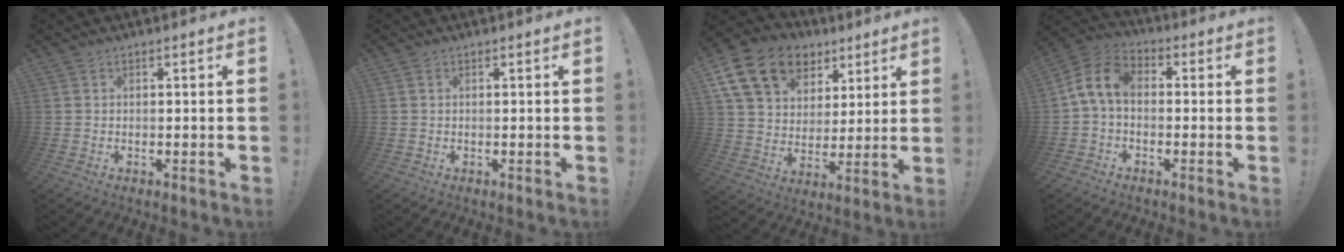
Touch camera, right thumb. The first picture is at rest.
{"total": 0.6, "force": [0.2, 0.4, 0.3], "torque": [-0.007, 0.003, 0.004]}
{"total": 19.1, "force": [10.0, 13.2, 9.4], "torque": [-0.147, -0.044, 0.194]}
{"total": 9.7, "force": [0.1, 5.9, 7.6], "torque": [-0.162, 0.017, 0.006]}